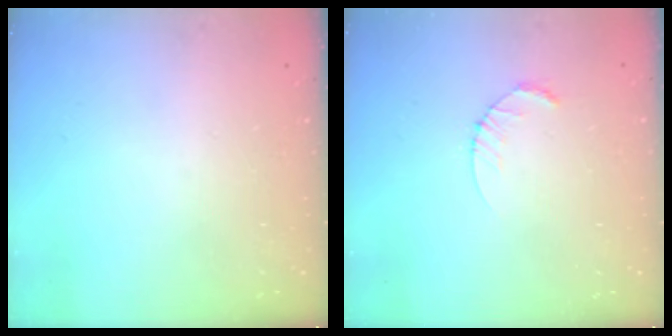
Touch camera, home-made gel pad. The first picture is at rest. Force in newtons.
{"total": 2.6, "press": 2.6, "slide": 0.4}